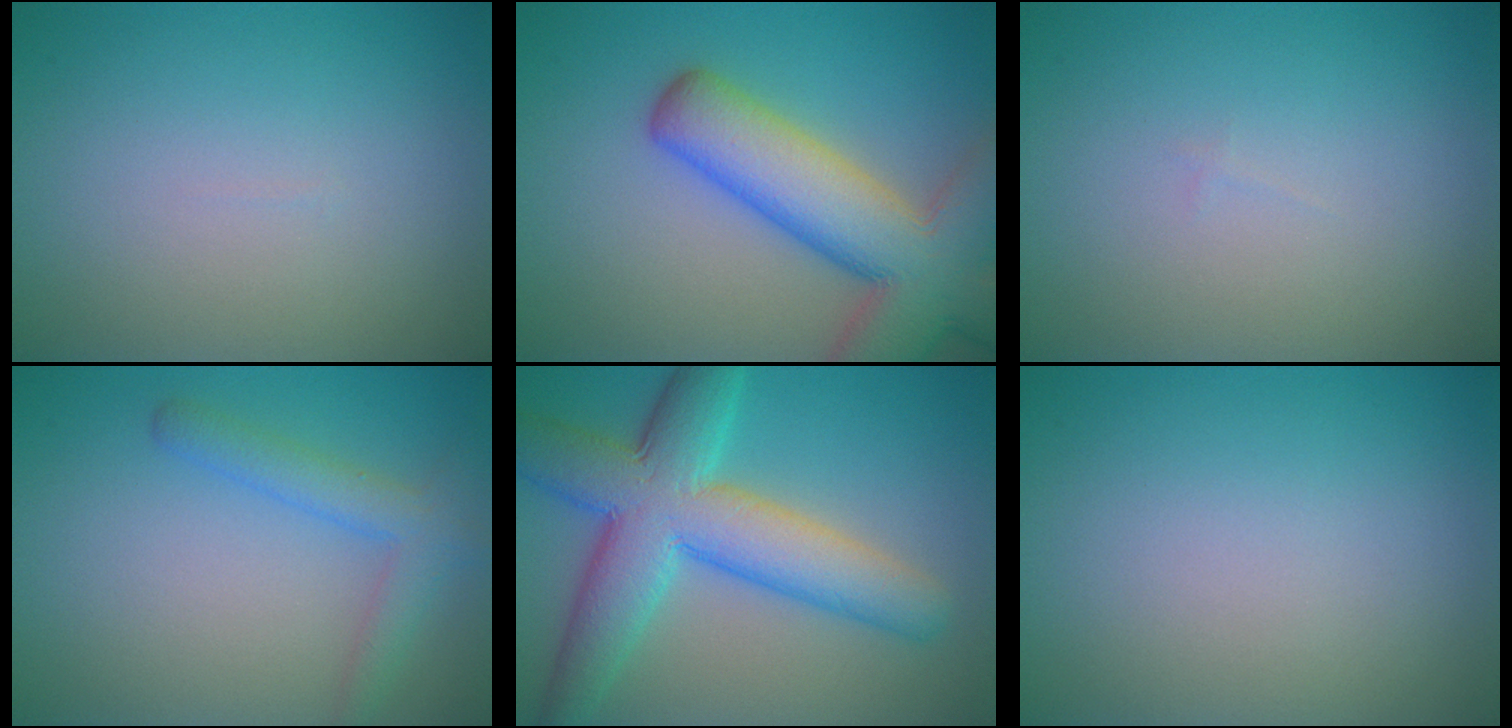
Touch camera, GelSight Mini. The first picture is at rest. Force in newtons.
{"total": 11.0, "press": 11.0, "slide": 0.6}
{"total": 0.0}
{"total": 2.7, "press": 2.7, "slide": 0.1}
{"total": 9.7, "press": 9.7, "slide": 0.2}
{"total": 0.0}